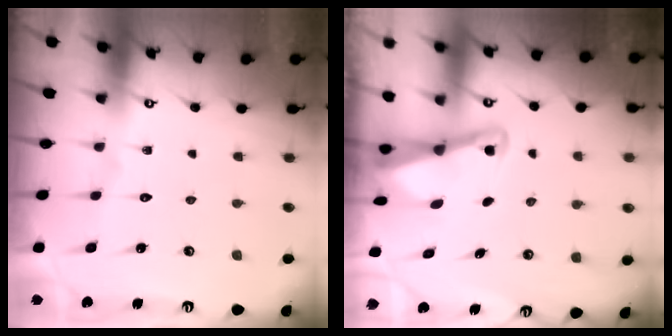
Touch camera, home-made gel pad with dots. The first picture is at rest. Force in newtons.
{"total": 2.3, "press": 2.2, "slide": 0.2}